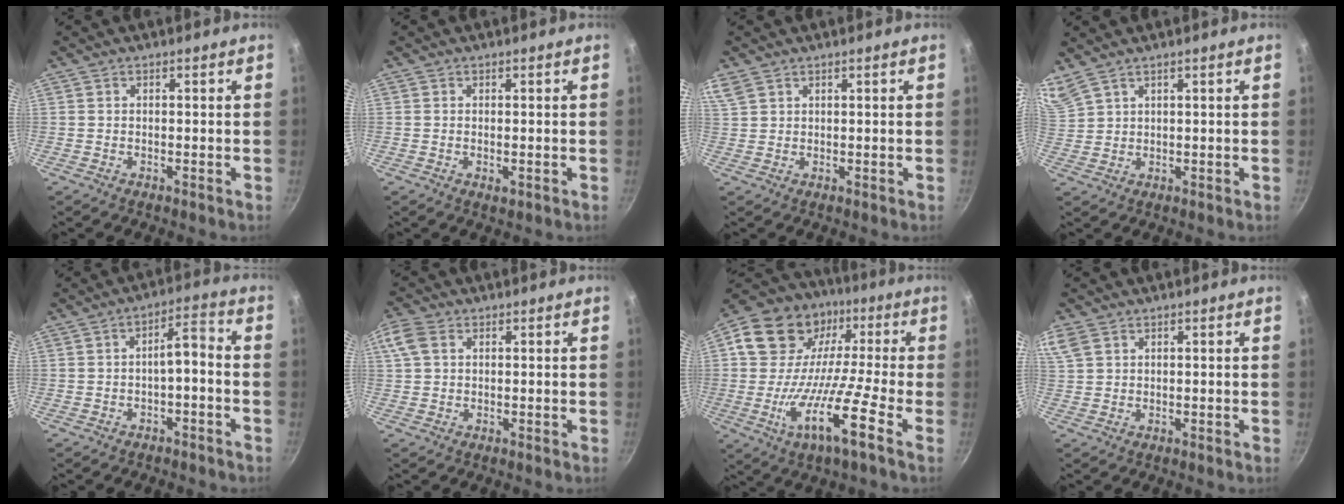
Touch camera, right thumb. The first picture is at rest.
{"total": 1.1, "force": [-0.1, 0.6, 0.9], "torque": [-0.015, -0.003, 0.000]}
{"total": 5.1, "force": [3.2, 3.2, 2.4], "torque": [-0.050, 0.013, 0.071]}
{"total": 6.1, "force": [4.9, 2.3, 2.9], "torque": [-0.065, 0.001, 0.109]}
{"total": 5.0, "force": [-1.6, 1.7, 4.5], "torque": [-0.073, 0.037, -0.019]}
{"total": 4.7, "force": [1.6, 3.3, 3.0], "torque": [-0.062, 0.010, 0.030]}
{"total": 19.5, "force": [-5.2, 10.0, 15.9], "torque": [-0.267, 0.044, -0.116]}
{"total": 6.3, "force": [3.4, 4.1, 3.3], "torque": [-0.073, 0.015, 0.075]}